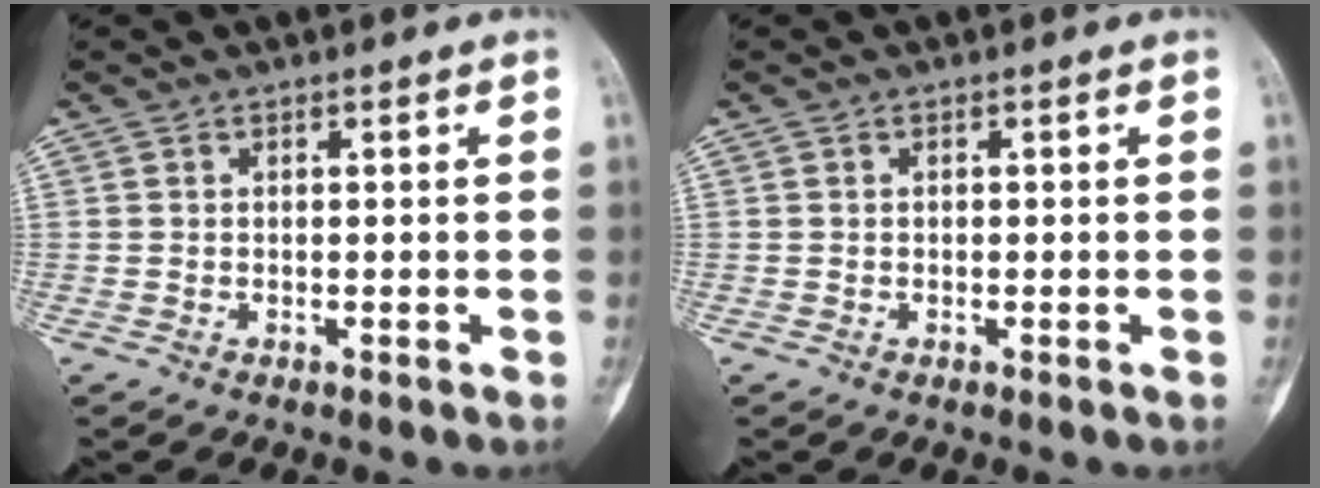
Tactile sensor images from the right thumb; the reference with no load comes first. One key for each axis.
{"total": 0.0}